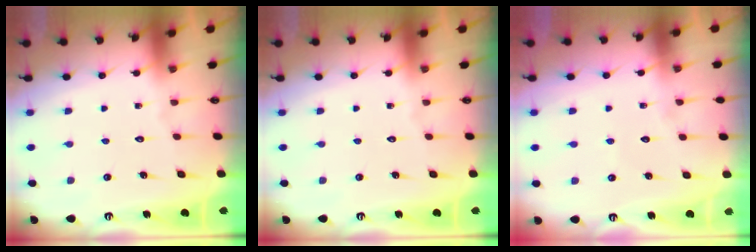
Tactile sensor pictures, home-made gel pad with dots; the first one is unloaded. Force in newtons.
{"total": 0.0}
{"total": 2.3, "press": 2.3, "slide": 0.2}